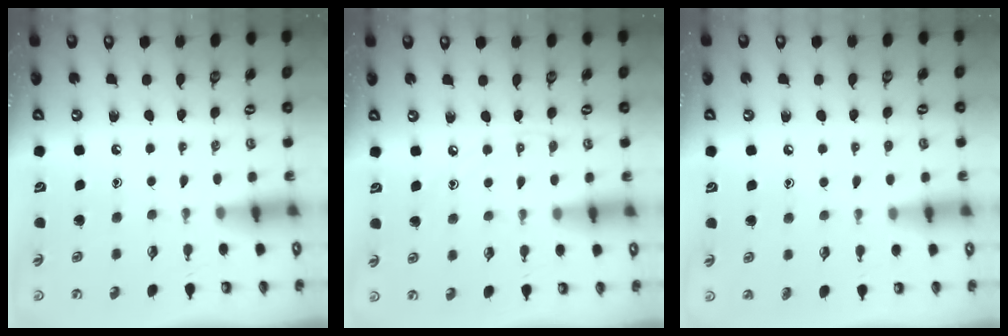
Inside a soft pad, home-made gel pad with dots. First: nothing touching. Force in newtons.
{"total": 4.2, "press": 4.1, "slide": 0.6}
{"total": 3.5, "press": 3.5, "slide": 0.4}